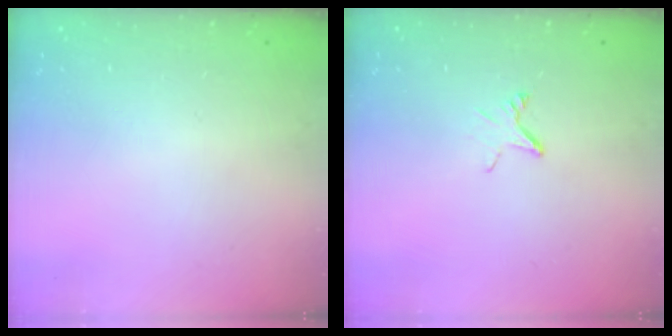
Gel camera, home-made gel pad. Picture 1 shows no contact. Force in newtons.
{"total": 2.3, "press": 2.3, "slide": 0.2}